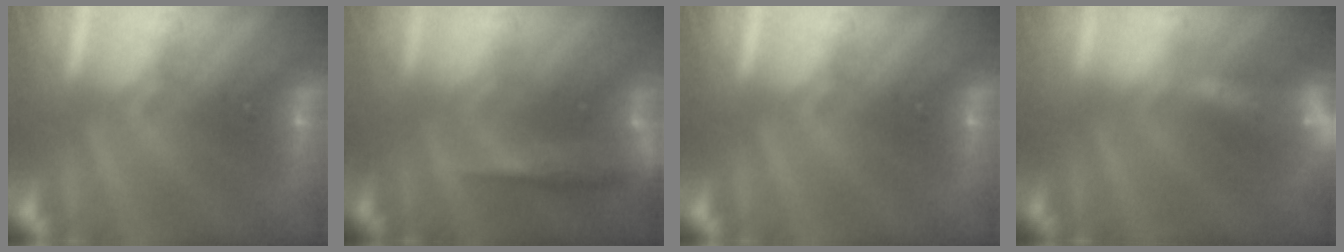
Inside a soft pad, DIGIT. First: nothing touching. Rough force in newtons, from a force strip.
{"total": 9.3}
{"total": 0.0}
{"total": 5.8}